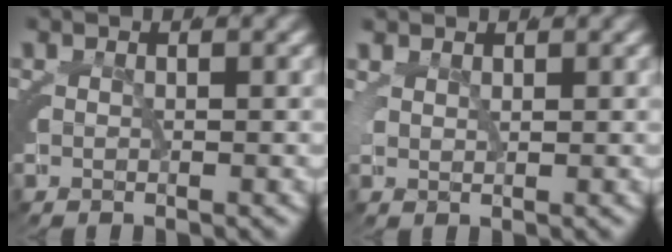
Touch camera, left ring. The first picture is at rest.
{"total": 1.7, "force": [1.4, 0.5, 0.7], "torque": [-0.015, 0.002, 0.028]}